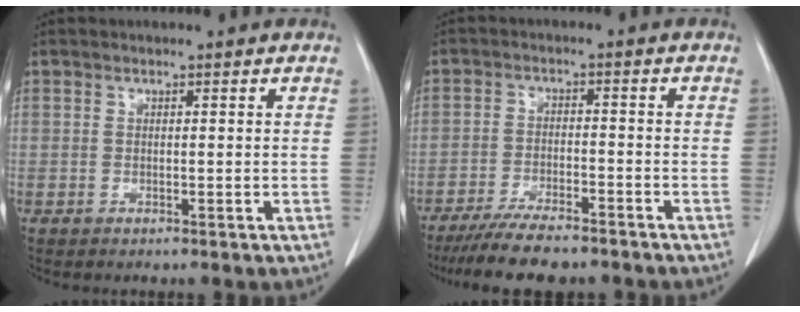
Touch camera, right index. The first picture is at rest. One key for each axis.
{"total": 9.4, "fx": -8.0, "fy": 2.0, "fz": 4.6, "tx": -0.070, "ty": -0.017, "tz": -0.129}